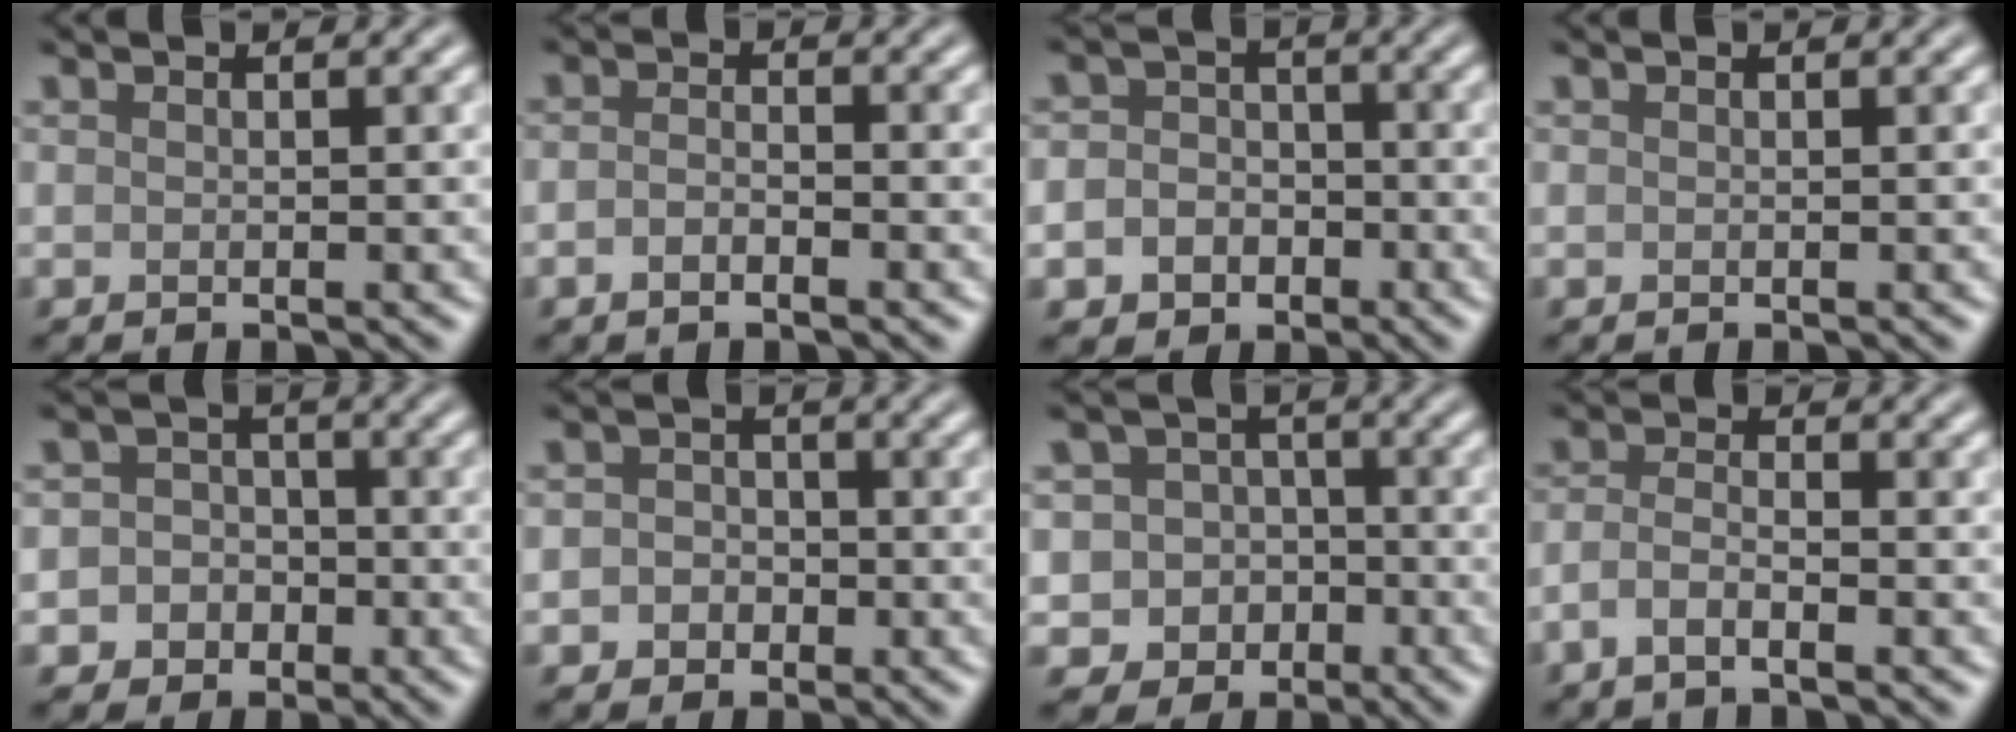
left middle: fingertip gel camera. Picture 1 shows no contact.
{"total": 1.6, "force": [-0.8, 0.6, 1.3], "torque": [-0.024, -0.001, -0.019]}
{"total": 5.3, "force": [-1.9, 4.6, 1.6], "torque": [0.000, 0.001, -0.051]}
{"total": 0.0}
{"total": 4.4, "force": [-1.4, 4.0, 1.0], "torque": [0.012, 0.004, -0.037]}
{"total": 2.7, "force": [-0.6, 2.5, 1.0], "torque": [0.004, -0.003, -0.025]}
{"total": 4.9, "force": [-1.4, 4.5, 1.0], "torque": [0.001, 0.005, -0.047]}
{"total": 2.4, "force": [-1.3, 0.8, 1.8], "torque": [-0.039, 0.003, -0.032]}